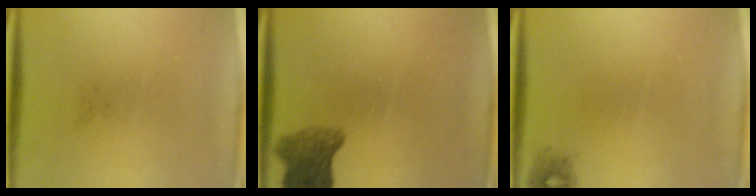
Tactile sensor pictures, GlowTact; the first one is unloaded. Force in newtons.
{"total": 5.7}
{"total": 1.1}